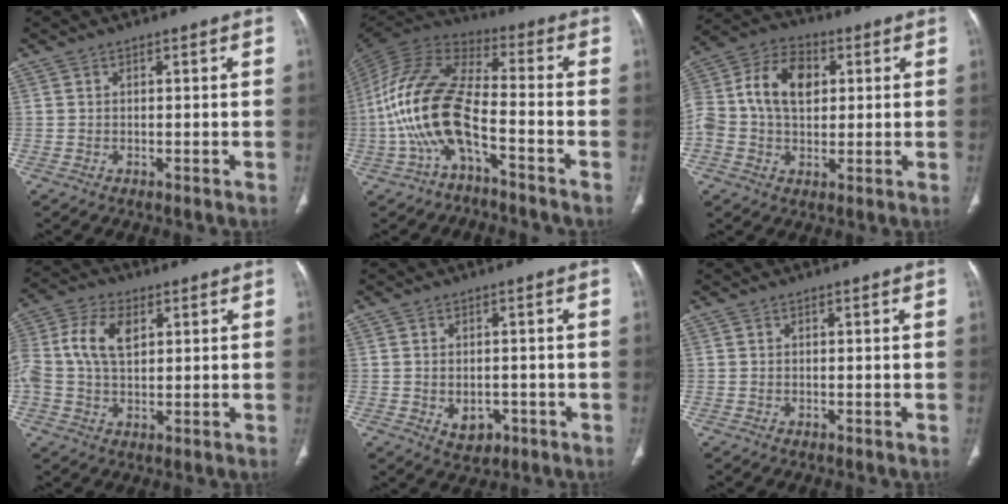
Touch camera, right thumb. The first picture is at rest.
{"total": 15.3, "force": [-5.3, 6.2, 13.0], "torque": [-0.274, 0.066, -0.106]}
{"total": 13.9, "force": [2.0, 9.8, 9.7], "torque": [-0.172, 0.022, 0.028]}
{"total": 11.4, "force": [2.6, 7.1, 8.4], "torque": [-0.189, 0.011, 0.047]}
{"total": 4.1, "force": [-1.2, 3.0, 2.5], "torque": [-0.022, 0.006, -0.006]}
{"total": 0.0}